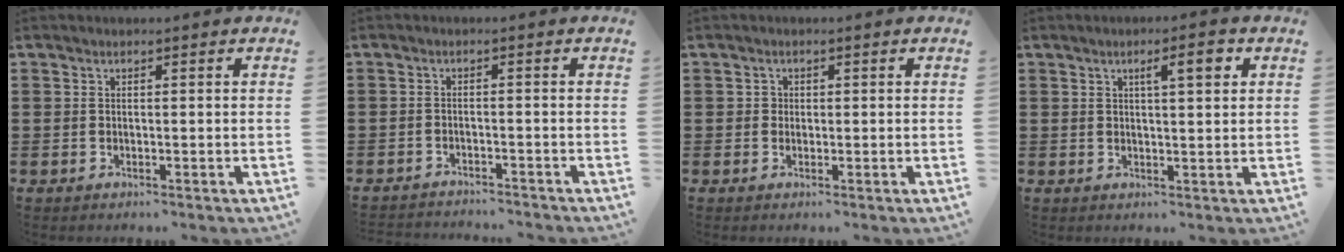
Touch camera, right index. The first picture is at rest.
{"total": 1.8, "force": [-1.8, 0.0, 0.0], "torque": [-0.004, 0.001, -0.040]}
{"total": 1.0, "force": [0.1, 1.0, 0.3], "torque": [-0.010, 0.005, 0.001]}
{"total": 4.0, "force": [1.6, 0.7, 3.6], "torque": [-0.058, 0.002, 0.020]}